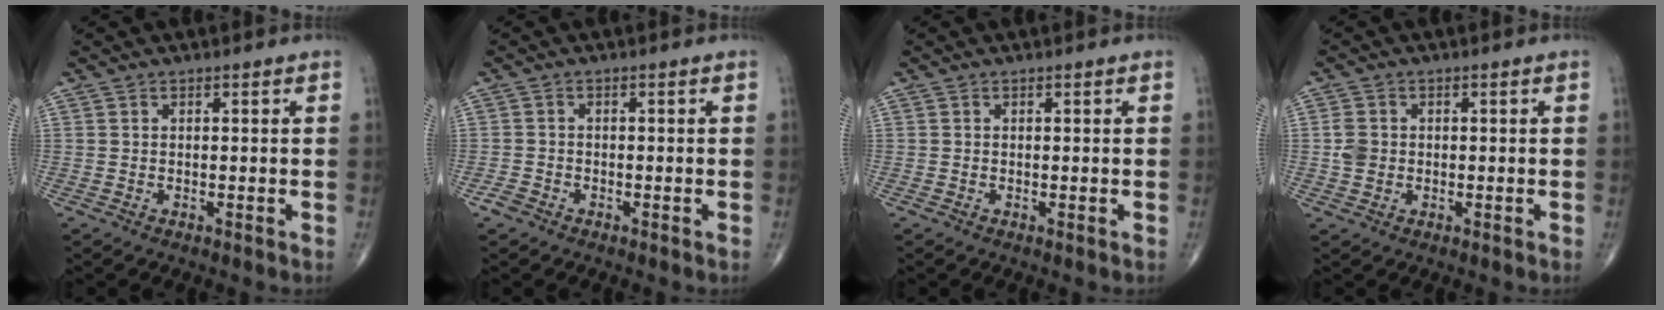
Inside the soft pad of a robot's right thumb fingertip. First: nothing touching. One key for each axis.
{"total": 1.9, "fx": -1.3, "fy": 1.2, "fz": 0.6, "tx": -0.013, "ty": 0.003, "tz": -0.026}
{"total": 0.0}
{"total": 3.1, "fx": -0.1, "fy": 2.6, "fz": 1.7, "tx": -0.029, "ty": 0.006, "tz": -0.003}